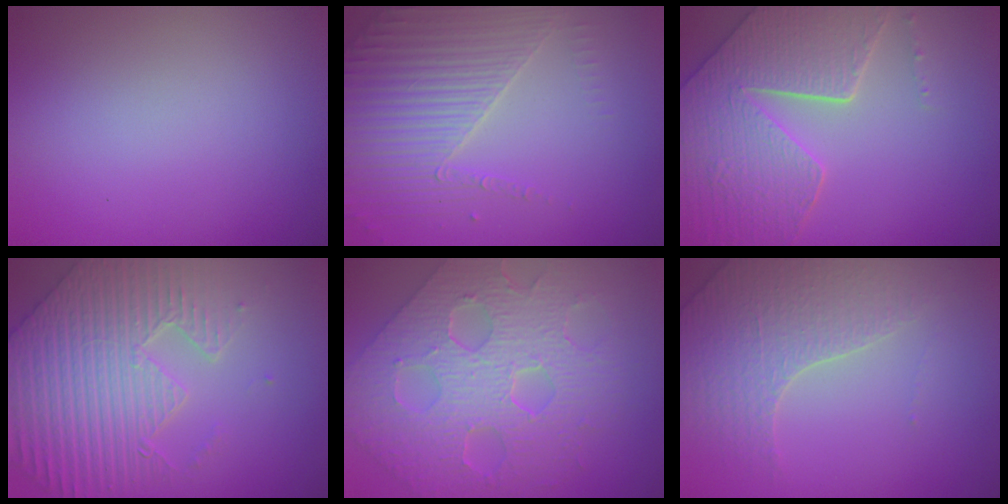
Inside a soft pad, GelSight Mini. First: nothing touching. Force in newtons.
{"total": 4.0, "press": 3.8, "slide": 1.2}
{"total": 8.1, "press": 6.1, "slide": 5.4}
{"total": 9.0, "press": 6.4, "slide": 6.3}
{"total": 9.0, "press": 6.5, "slide": 6.2}
{"total": 3.3, "press": 3.2, "slide": 0.9}